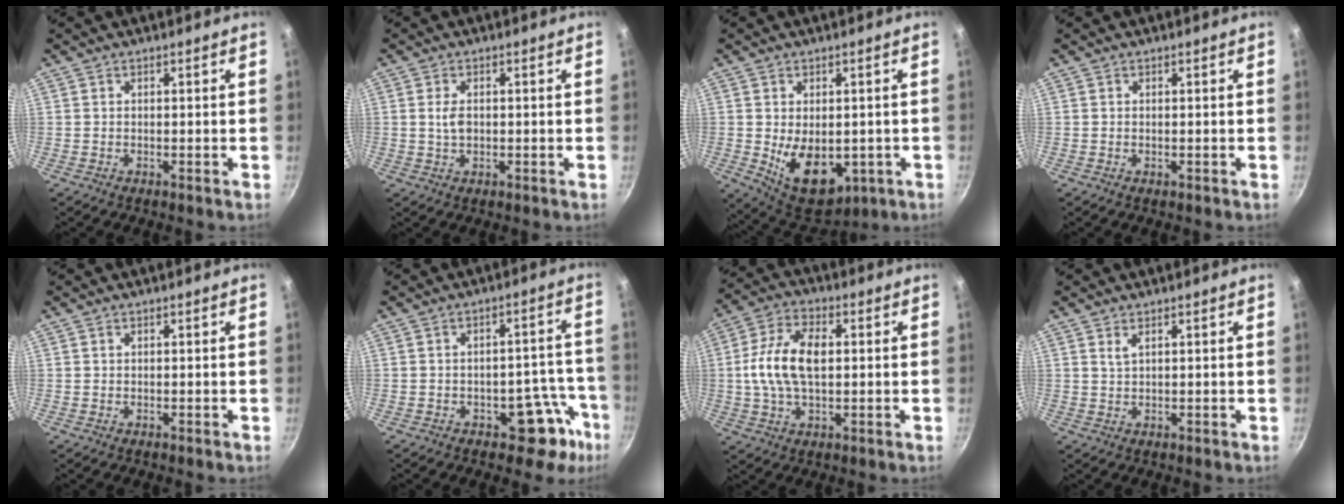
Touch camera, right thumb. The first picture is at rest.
{"total": 2.8, "force": [0.2, 1.7, 2.2], "torque": [-0.041, 0.000, 0.005]}
{"total": 12.0, "force": [-2.3, 7.5, 9.2], "torque": [-0.118, -0.011, -0.010]}
{"total": 0.0}
{"total": 0.0}
{"total": 9.3, "force": [-4.9, 5.2, 5.9], "torque": [-0.029, 0.049, -0.056]}
{"total": 12.2, "force": [0.9, 6.7, 10.1], "torque": [-0.203, 0.015, 0.015]}
{"total": 1.4, "force": [0.8, 0.5, 1.0], "torque": [-0.022, -0.002, 0.021]}